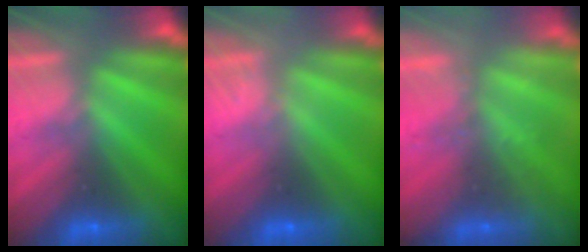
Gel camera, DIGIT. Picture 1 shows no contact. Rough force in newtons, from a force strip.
{"total": 1.6}
{"total": 2.3}